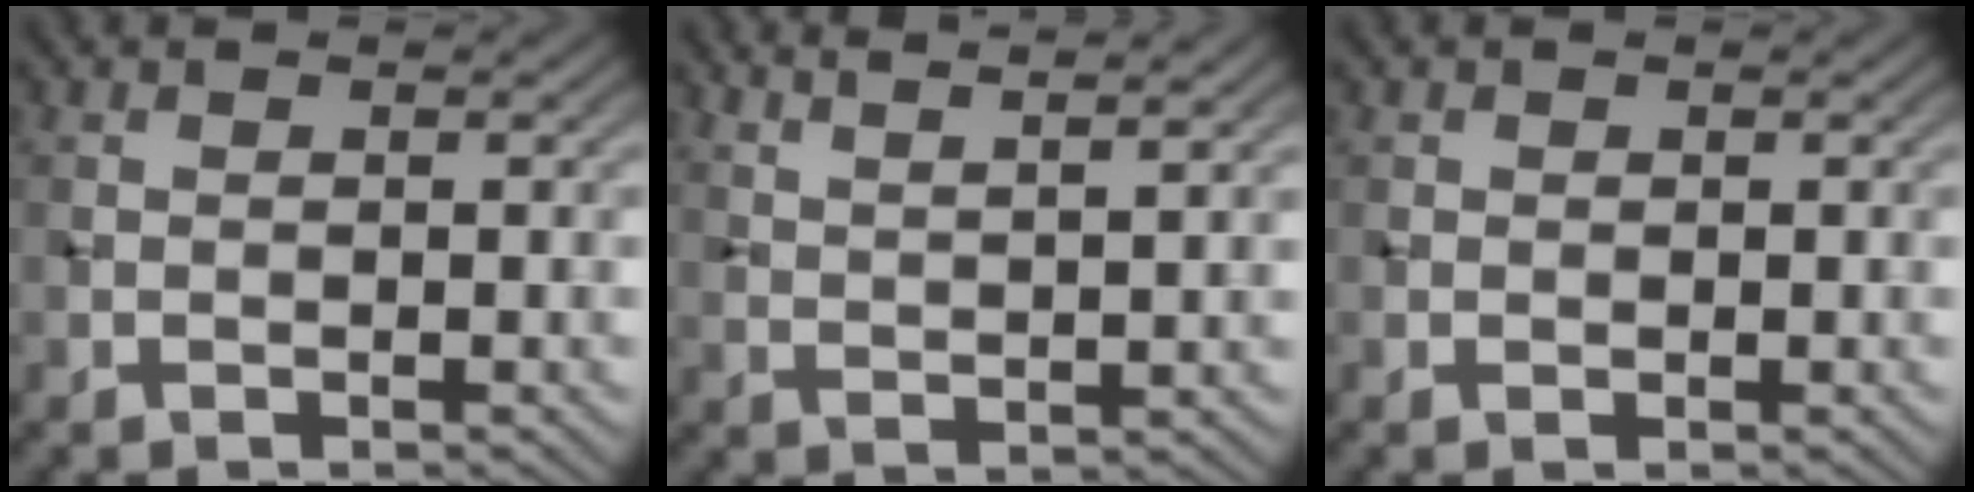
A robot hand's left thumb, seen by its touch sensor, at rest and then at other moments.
{"total": 6.5, "force": [5.1, 1.1, 3.8], "torque": [-0.048, 0.010, 0.070]}
{"total": 0.5, "force": [0.3, 0.4, 0.1], "torque": [0.001, -0.003, 0.005]}